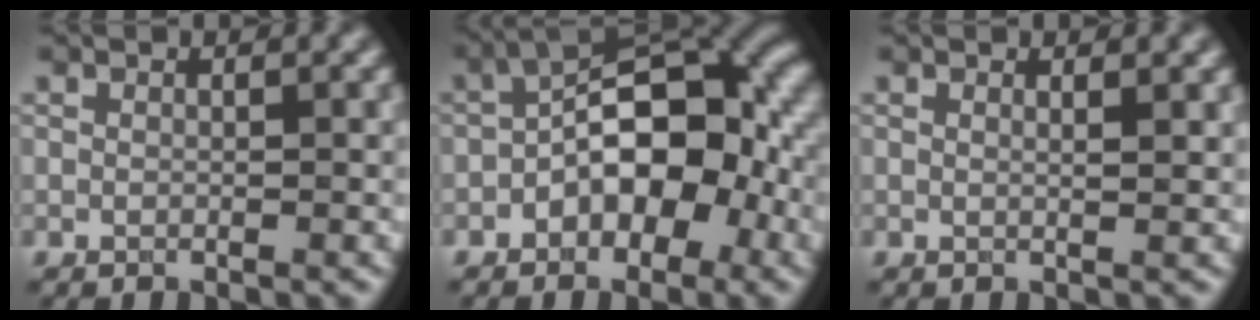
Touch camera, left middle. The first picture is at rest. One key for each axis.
{"total": 9.0, "fx": -1.7, "fy": 4.8, "fz": 7.4, "tx": -0.095, "ty": 0.027, "tz": -0.034}
{"total": 1.3, "fx": 0.7, "fy": 0.5, "fz": 1.0, "tx": -0.007, "ty": 0.002, "tz": 0.004}